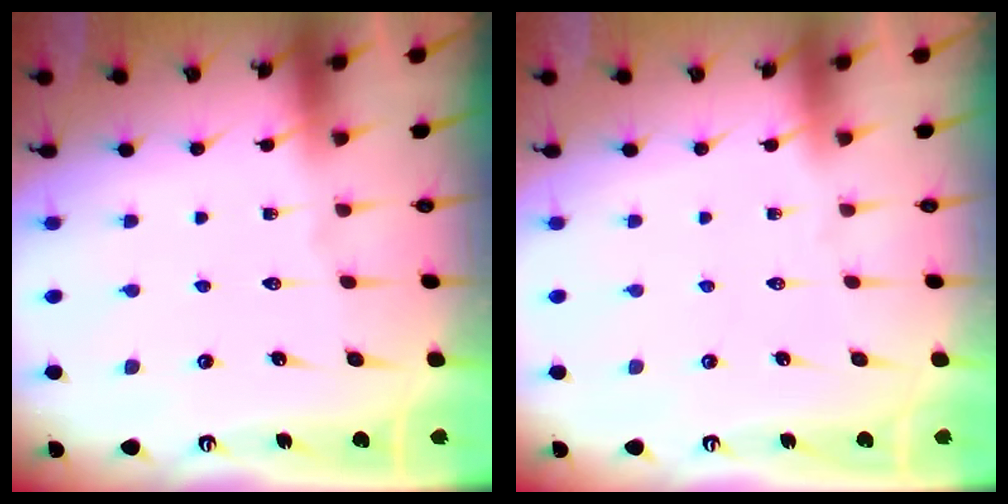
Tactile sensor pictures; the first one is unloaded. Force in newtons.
{"total": 0.0}